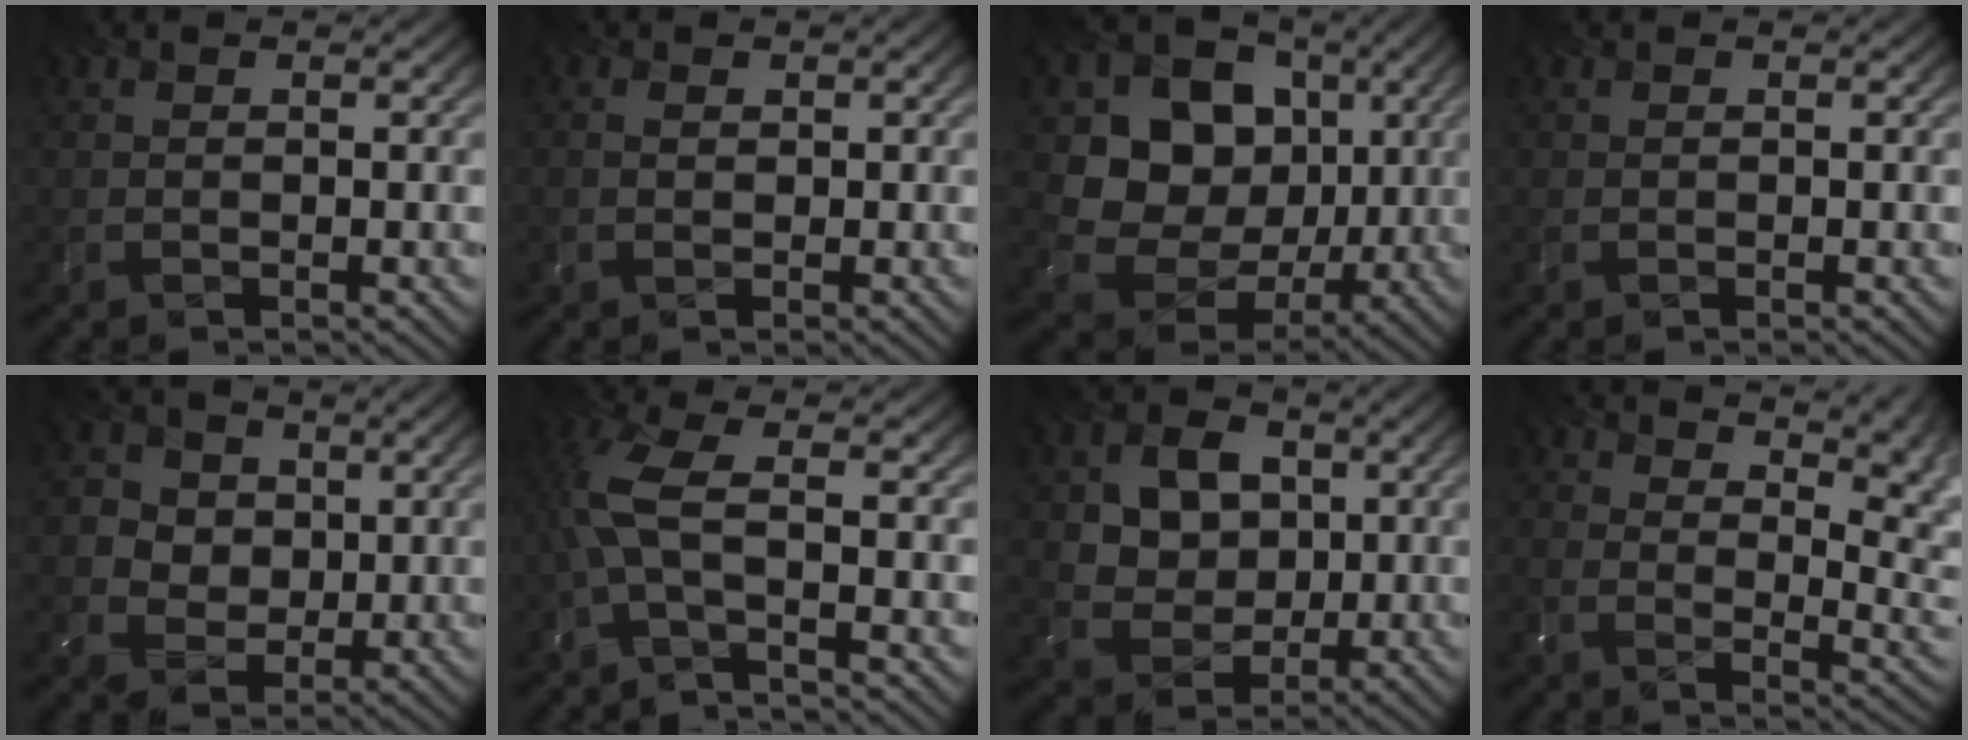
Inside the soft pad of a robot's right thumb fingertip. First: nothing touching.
{"total": 1.5, "force": [-0.5, -0.4, -1.4], "torque": [0.012, -0.011, 0.016]}
{"total": 10.7, "force": [0.1, 9.7, 4.6], "torque": [-0.120, -0.015, 0.011]}
{"total": 0.0}
{"total": 3.8, "force": [0.0, 3.8, 0.1], "torque": [-0.053, -0.016, 0.013]}
{"total": 4.2, "force": [-2.2, 0.5, 3.5], "torque": [-0.113, 0.000, -0.031]}
{"total": 5.9, "force": [0.2, 5.4, 2.3], "torque": [-0.087, -0.018, 0.025]}
{"total": 10.1, "force": [6.2, 4.0, 6.9], "torque": [-0.119, -0.002, 0.104]}